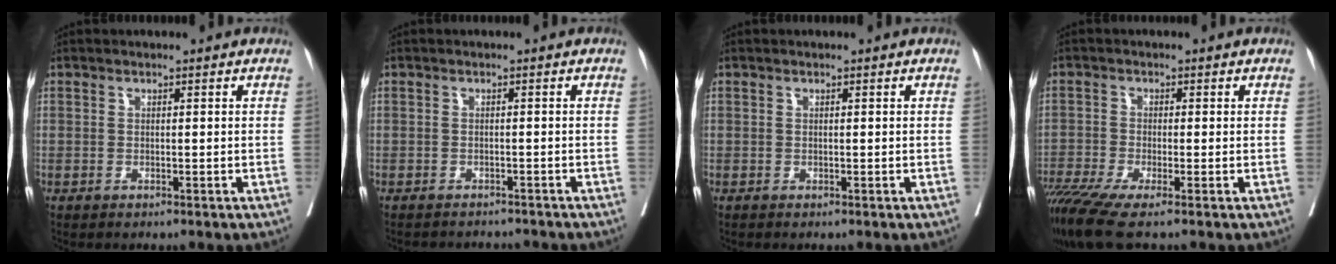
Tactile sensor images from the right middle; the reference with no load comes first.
{"total": 5.6, "force": [-5.4, 1.2, 0.6], "torque": [-0.002, -0.001, -0.067]}
{"total": 0.0}
{"total": 7.3, "force": [-5.3, 0.3, 5.0], "torque": [-0.091, -0.018, -0.099]}